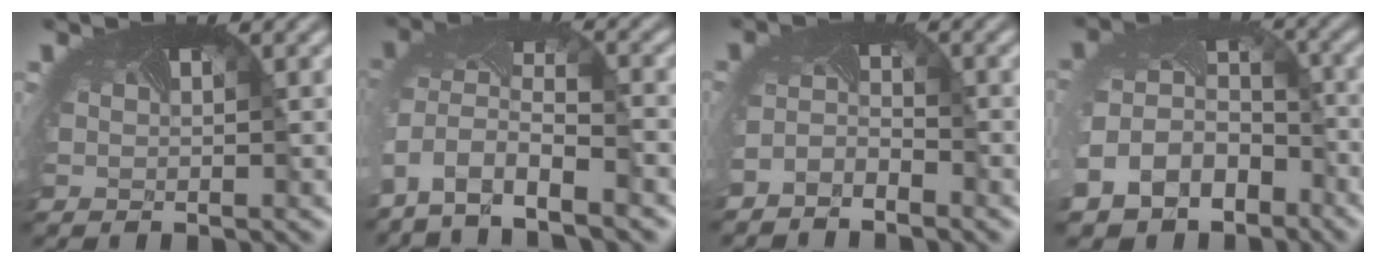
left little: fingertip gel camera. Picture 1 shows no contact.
{"total": 7.9, "force": [-5.5, 3.5, 4.4], "torque": [-0.115, -0.028, -0.082]}
{"total": 2.1, "force": [-2.1, 0.2, -0.4], "torque": [-0.021, -0.012, -0.043]}
{"total": 10.3, "force": [-5.6, 7.9, 3.4], "torque": [-0.117, -0.038, -0.085]}